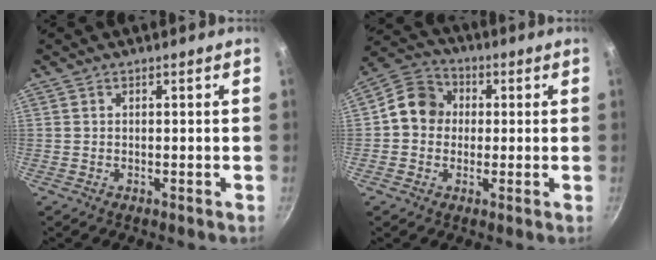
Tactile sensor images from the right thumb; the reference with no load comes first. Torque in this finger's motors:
{"motor_torque": [-0.20, 0.27, 0.65, -0.47, 0.18]}